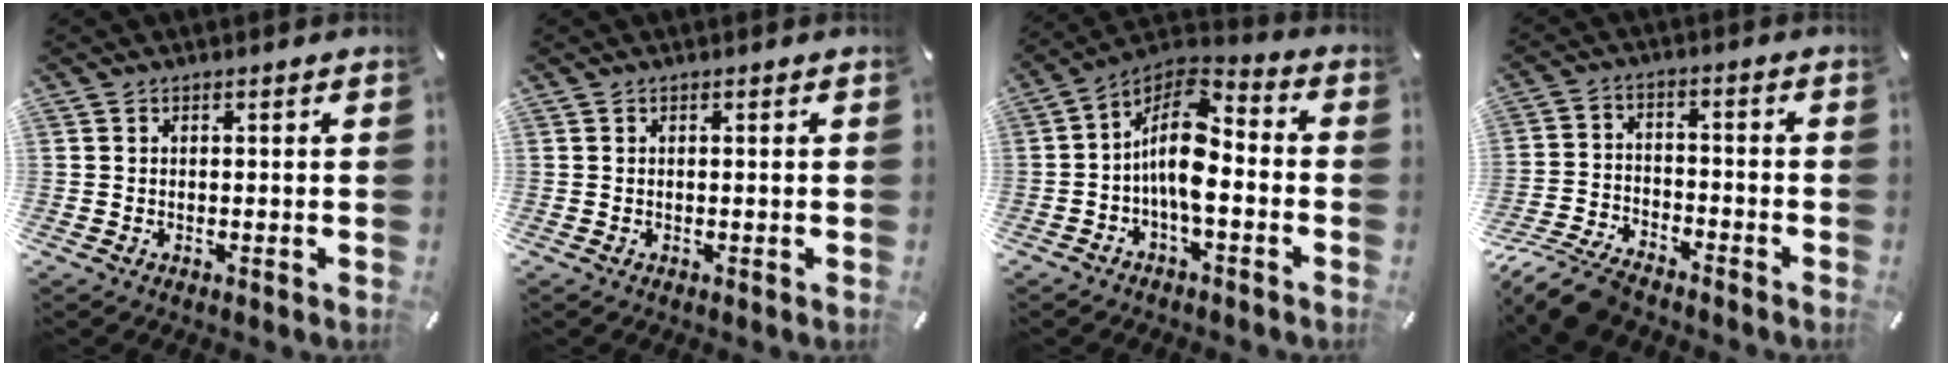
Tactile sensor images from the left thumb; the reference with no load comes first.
{"total": 0.0}
{"total": 12.1, "force": [-2.1, 6.0, 10.4], "torque": [-0.213, -0.001, -0.042]}
{"total": 10.2, "force": [-8.9, 3.0, 4.0], "torque": [-0.079, 0.043, -0.174]}